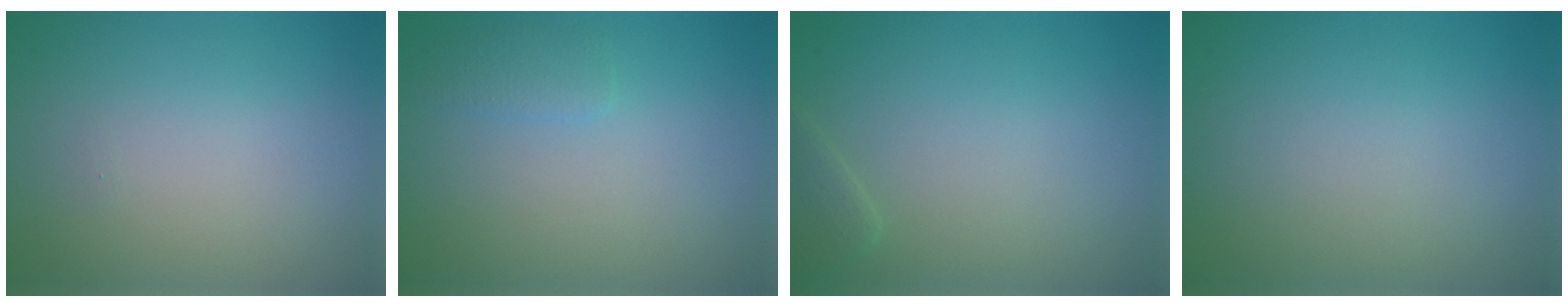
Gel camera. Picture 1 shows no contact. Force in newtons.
{"total": 1.3, "press": 1.3, "slide": 0.1}
{"total": 1.5, "press": 1.5, "slide": 0.1}
{"total": 0.0}